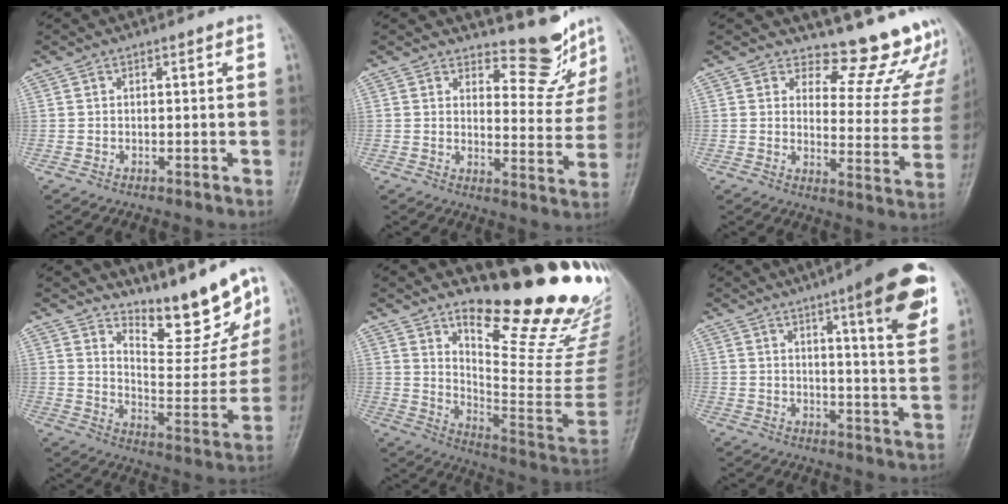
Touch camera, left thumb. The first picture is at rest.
{"total": 9.9, "force": [9.0, 3.4, 2.1], "torque": [0.005, -0.089, 0.110]}
{"total": 14.2, "force": [13.3, 4.1, 3.2], "torque": [0.003, -0.151, 0.144]}
{"total": 14.1, "force": [11.9, 3.8, 6.7], "torque": [-0.060, -0.088, 0.191]}
{"total": 24.6, "force": [17.2, 5.6, 16.6], "torque": [-0.206, -0.149, 0.256]}
{"total": 15.1, "force": [7.8, 2.4, 12.7], "torque": [-0.152, -0.036, 0.104]}